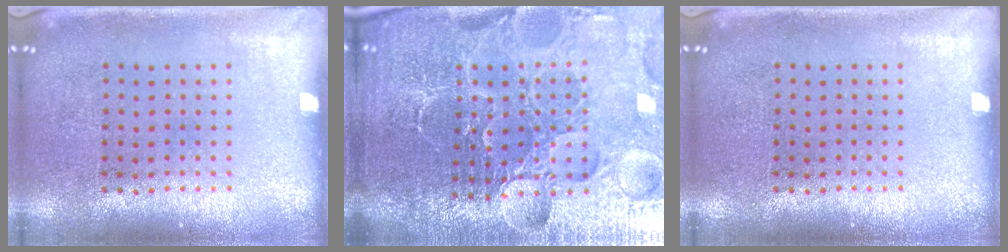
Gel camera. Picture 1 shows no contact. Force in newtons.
{"total": 6.7, "press": 5.9, "slide": 3.2}
{"total": 0.0}